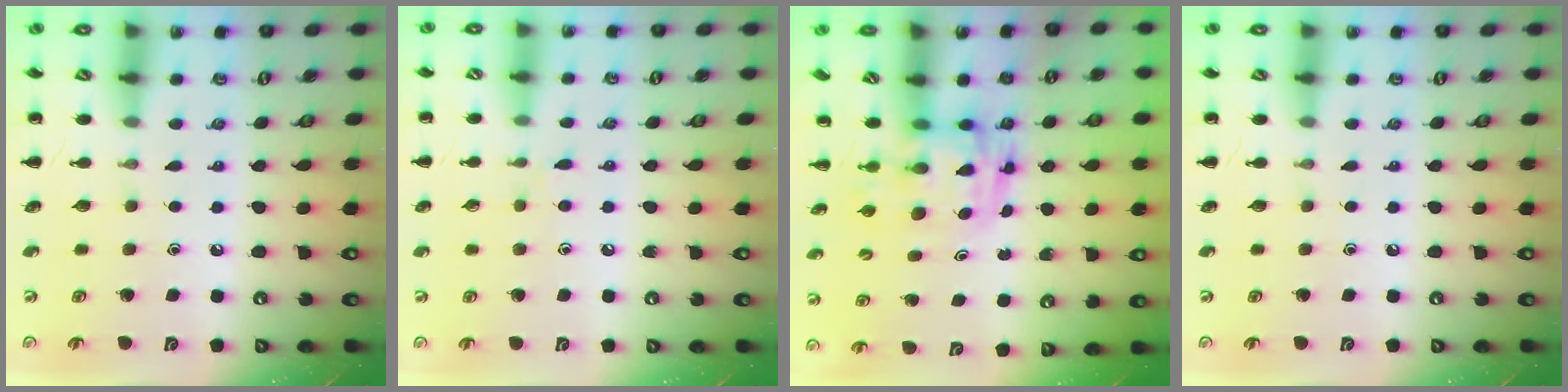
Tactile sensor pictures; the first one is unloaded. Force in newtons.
{"total": 5.6, "press": 5.2, "slide": 2.1}
{"total": 2.9, "press": 2.9, "slide": 0.5}
{"total": 0.0}